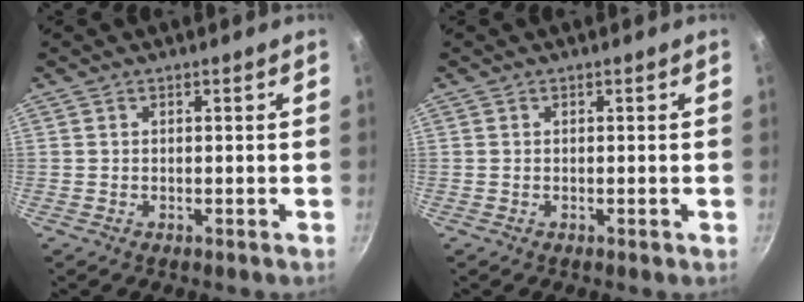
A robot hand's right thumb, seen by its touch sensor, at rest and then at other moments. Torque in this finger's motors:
{"motor_torque": [0.70, 0.30, 0.40, 0.10, 0.00]}